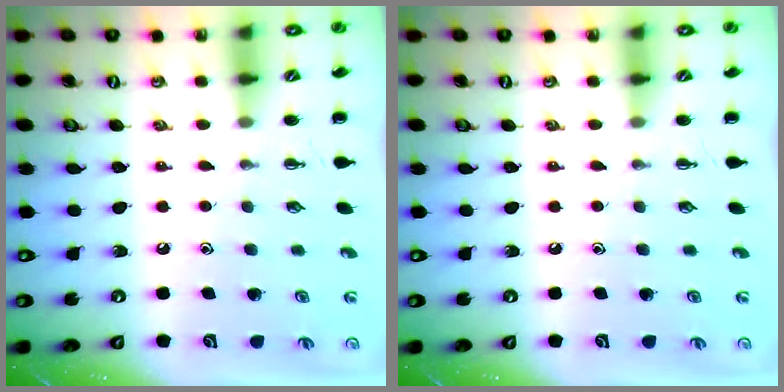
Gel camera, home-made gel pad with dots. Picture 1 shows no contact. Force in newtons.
{"total": 0.0}